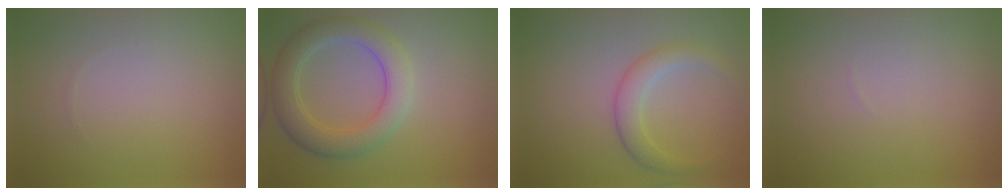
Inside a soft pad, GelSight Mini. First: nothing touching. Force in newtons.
{"total": 4.9, "press": 4.9, "slide": 0.3}
{"total": 2.6, "press": 2.6, "slide": 0.1}
{"total": 0.0}